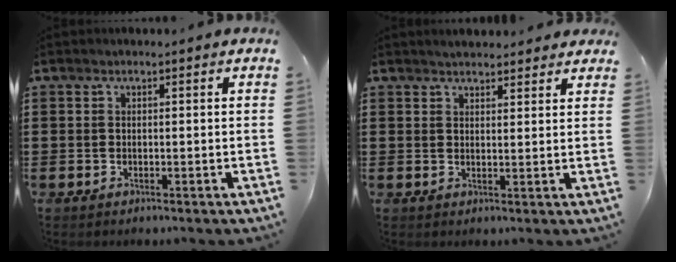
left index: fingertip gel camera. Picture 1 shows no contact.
{"total": 2.2, "force": [2.2, 0.3, 0.0], "torque": [-0.005, 0.001, 0.042]}